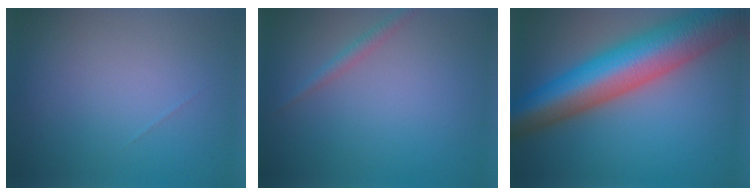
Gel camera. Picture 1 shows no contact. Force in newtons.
{"total": 1.2, "press": 1.2, "slide": 0.1}
{"total": 12.8, "press": 12.8, "slide": 0.2}